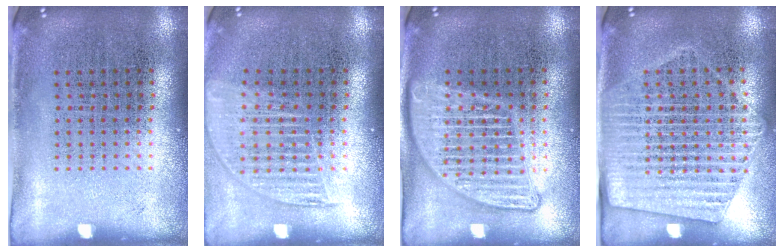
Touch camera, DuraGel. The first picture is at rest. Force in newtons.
{"total": 1.4, "press": 1.3, "slide": 0.5}
{"total": 2.8, "press": 2.8, "slide": 0.3}
{"total": 1.8, "press": 1.6, "slide": 0.7}